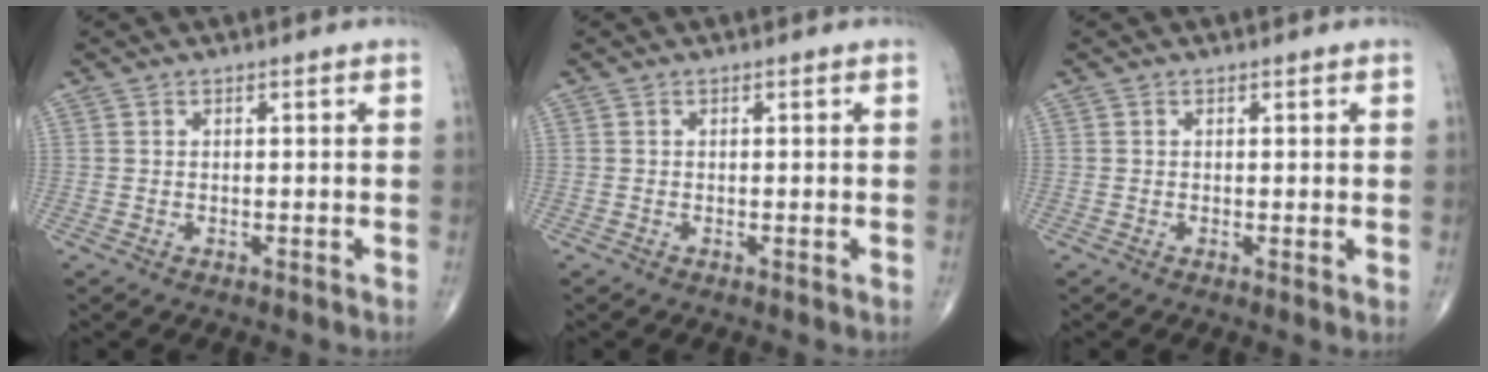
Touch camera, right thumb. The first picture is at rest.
{"total": 0.0}
{"total": 1.0, "force": [0.2, 0.3, 0.9], "torque": [-0.017, -0.005, -0.001]}